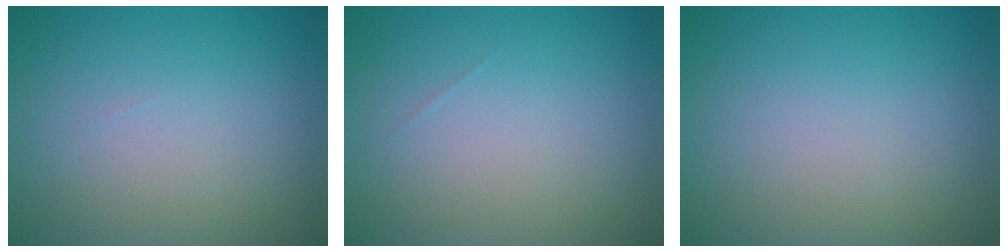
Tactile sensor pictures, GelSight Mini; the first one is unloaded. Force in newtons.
{"total": 0.0}
{"total": 0.0}